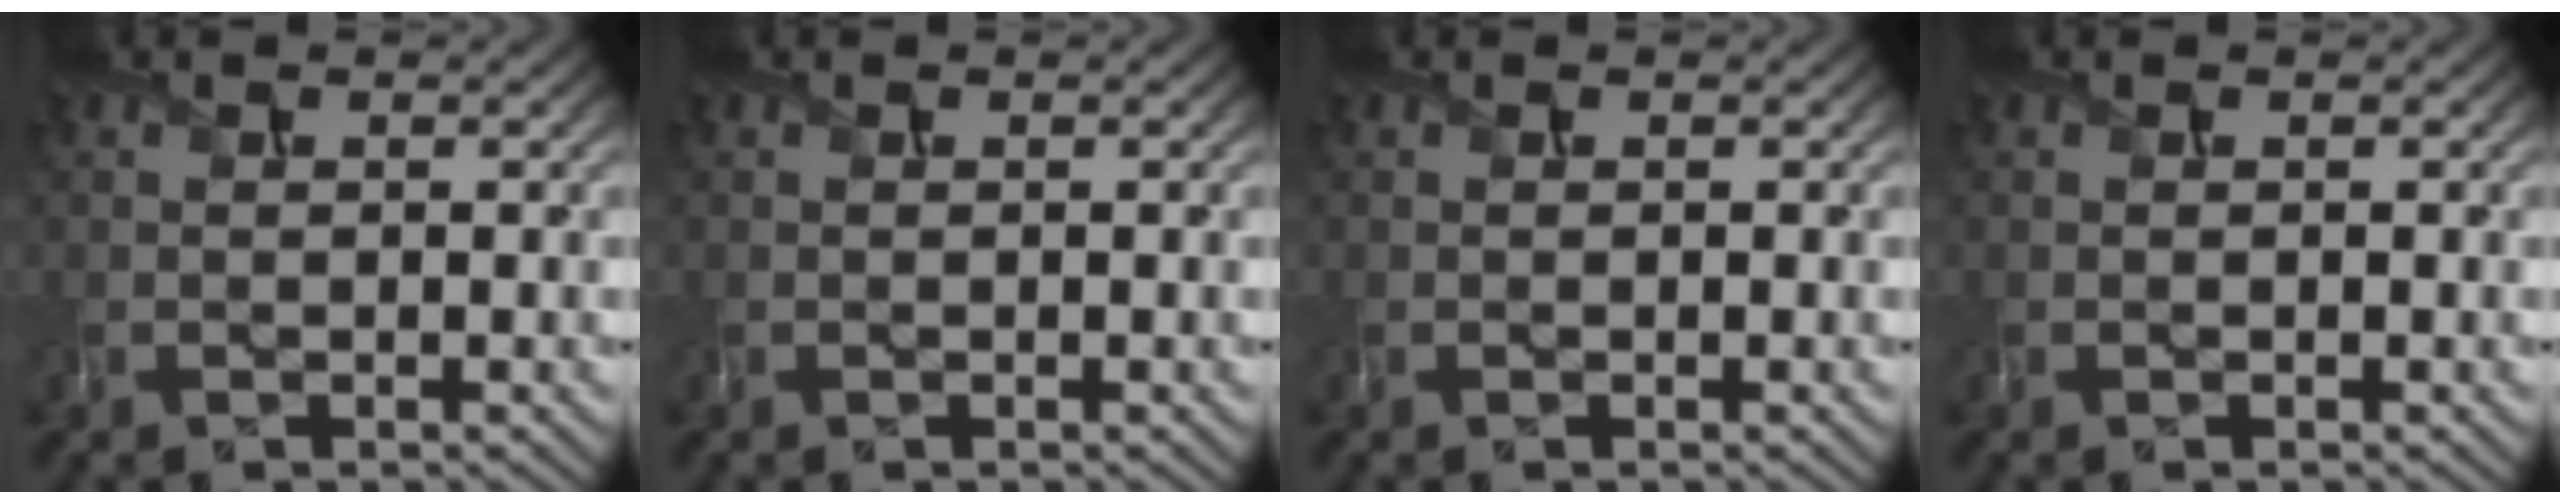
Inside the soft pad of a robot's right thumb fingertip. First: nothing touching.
{"total": 0.0}
{"total": 0.0}
{"total": 0.0}